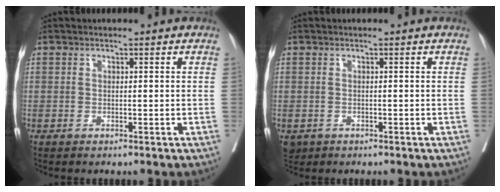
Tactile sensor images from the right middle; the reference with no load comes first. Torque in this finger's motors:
{"motor_torque": [0.12, -0.09, -0.01, 0.01]}